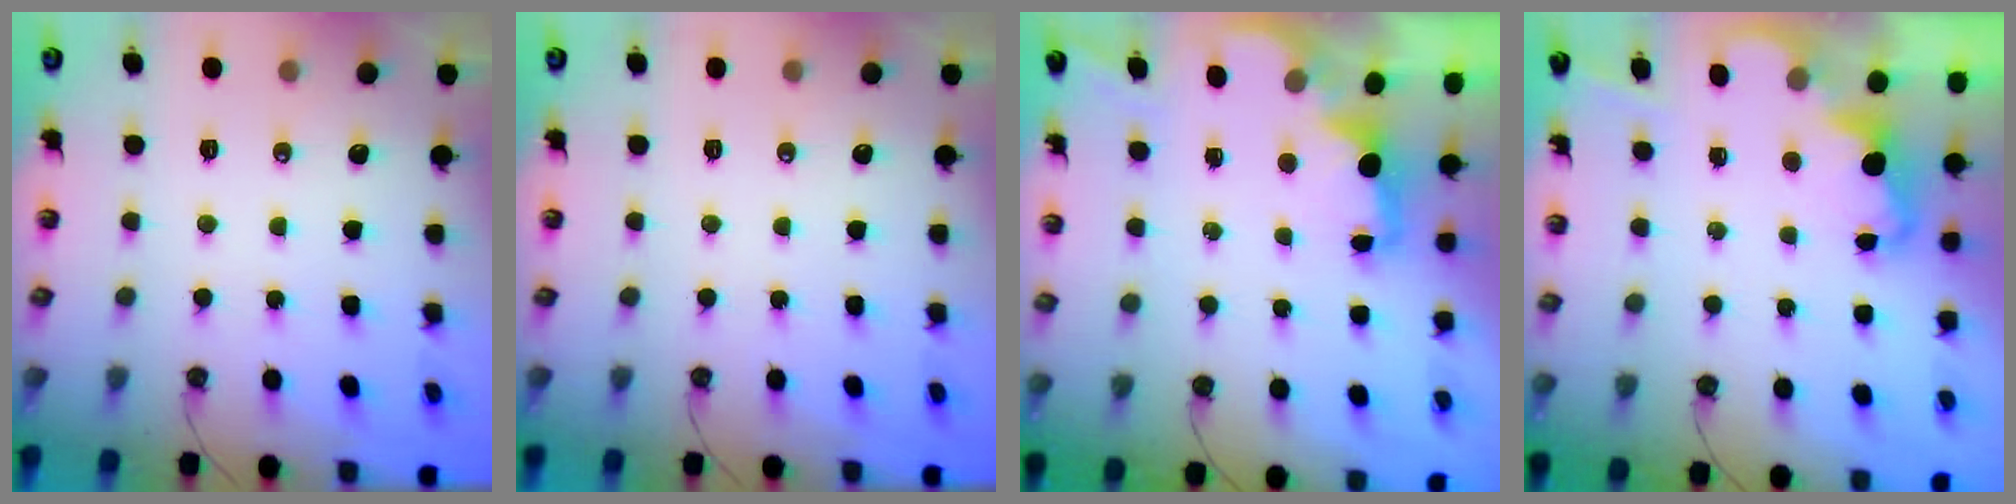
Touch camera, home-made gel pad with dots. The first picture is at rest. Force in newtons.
{"total": 0.0}
{"total": 2.1, "press": 1.9, "slide": 0.8}
{"total": 2.3, "press": 2.2, "slide": 0.5}